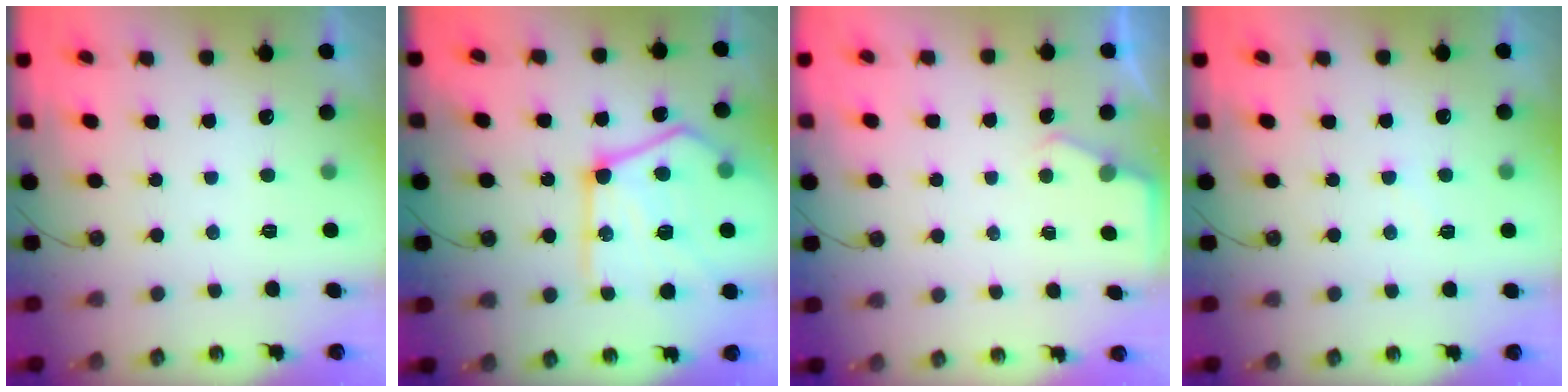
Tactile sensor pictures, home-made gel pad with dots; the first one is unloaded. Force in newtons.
{"total": 26.6, "press": 26.4, "slide": 3.2}
{"total": 2.6, "press": 2.6, "slide": 0.4}
{"total": 2.8, "press": 2.8, "slide": 0.4}